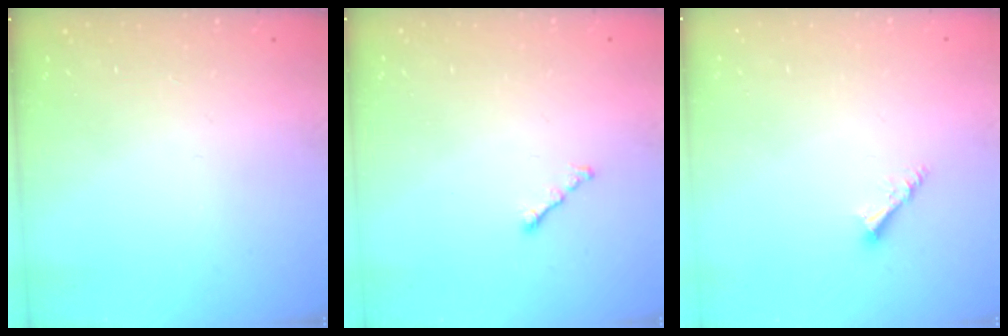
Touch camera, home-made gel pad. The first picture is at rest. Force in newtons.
{"total": 1.2, "press": 1.1, "slide": 0.5}
{"total": 3.9, "press": 3.9, "slide": 0.5}